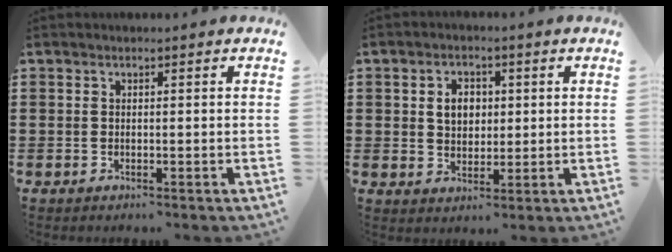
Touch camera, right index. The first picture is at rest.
{"total": 4.0, "force": [0.6, 3.0, 2.5], "torque": [-0.050, 0.009, 0.006]}